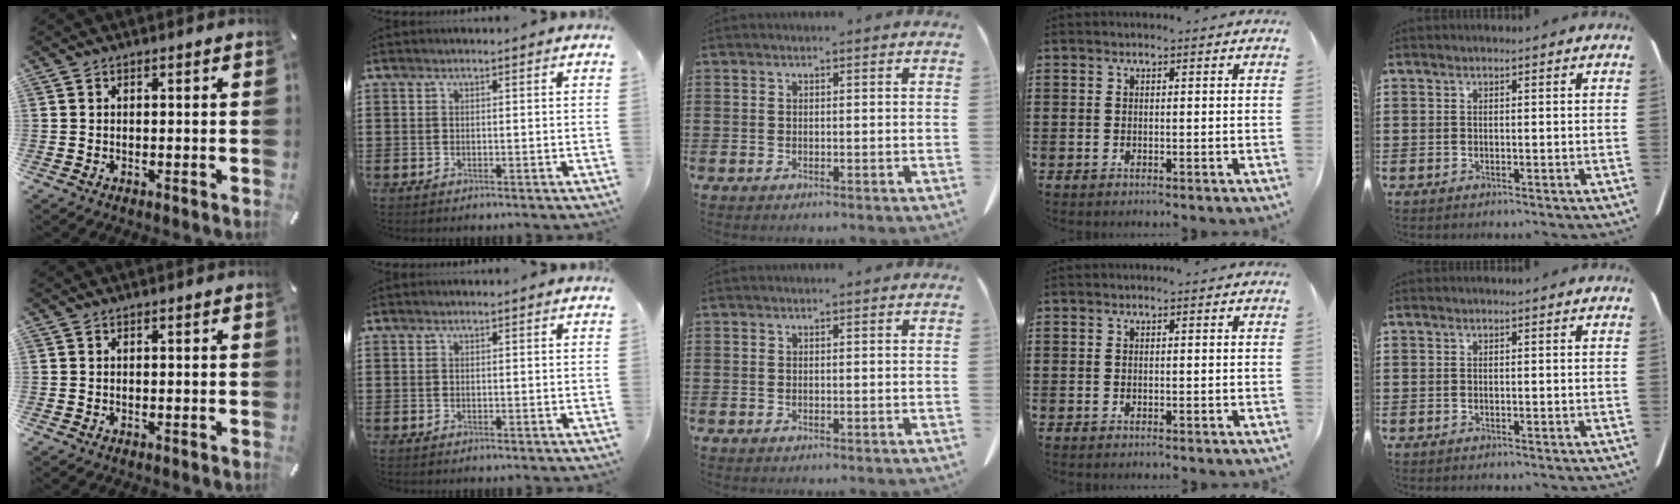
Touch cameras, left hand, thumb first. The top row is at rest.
{}